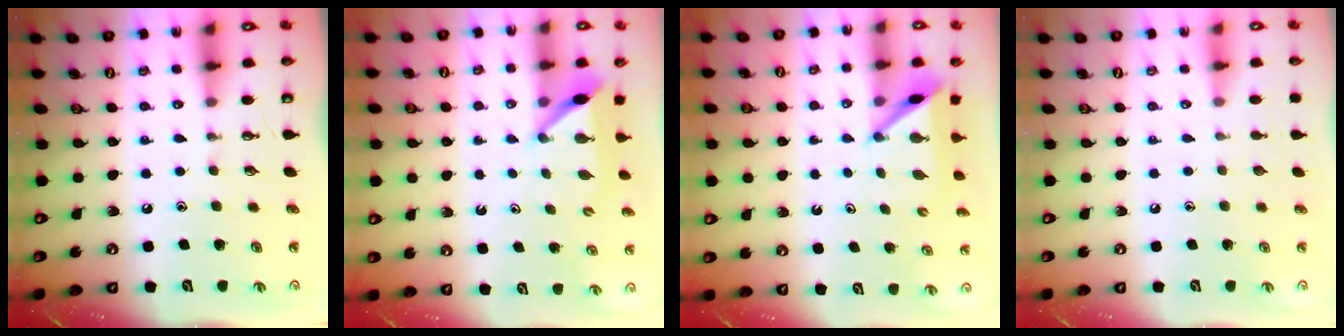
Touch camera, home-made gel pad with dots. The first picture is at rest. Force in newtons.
{"total": 6.0, "press": 6.0, "slide": 0.4}
{"total": 6.0, "press": 5.9, "slide": 0.7}
{"total": 0.0}